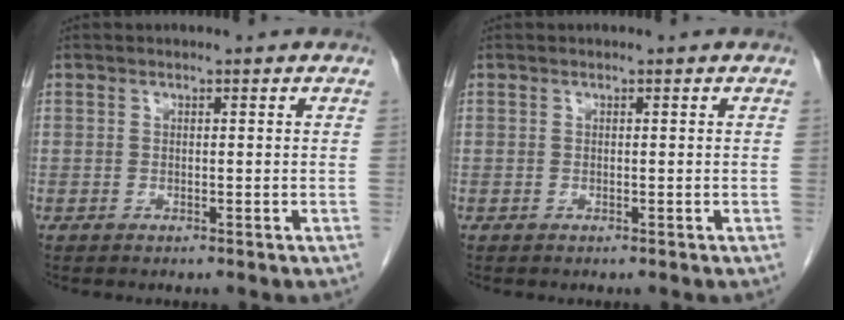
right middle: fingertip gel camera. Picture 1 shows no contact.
{"total": 0.0}